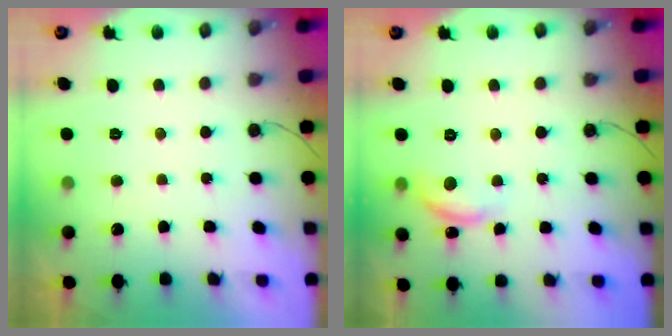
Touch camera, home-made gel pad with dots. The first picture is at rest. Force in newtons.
{"total": 10.3, "press": 10.3, "slide": 0.6}